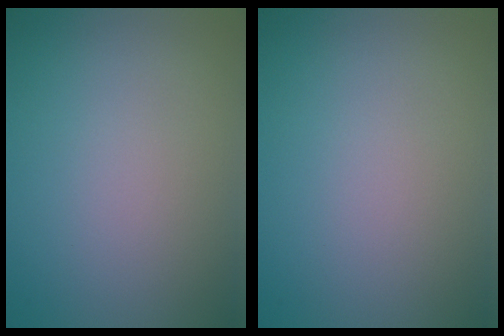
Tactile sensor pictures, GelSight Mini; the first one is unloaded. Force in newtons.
{"total": 0.0}